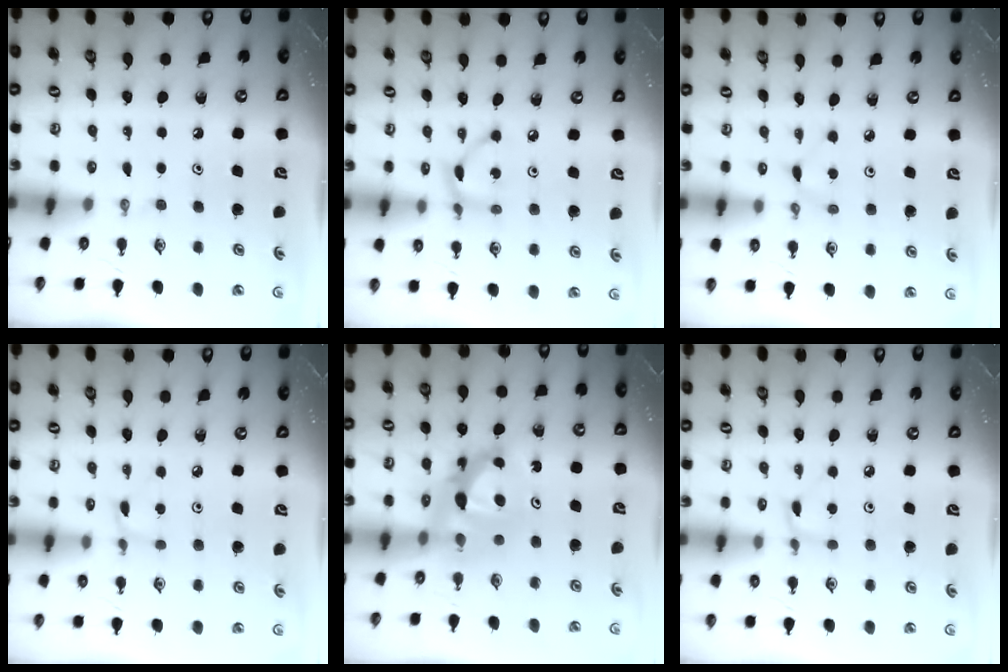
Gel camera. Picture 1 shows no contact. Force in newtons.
{"total": 4.1, "press": 4.1, "slide": 0.1}
{"total": 2.0, "press": 2.0, "slide": 0.3}
{"total": 1.2, "press": 1.2, "slide": 0.1}
{"total": 8.3, "press": 8.2, "slide": 0.8}
{"total": 1.7, "press": 1.7, "slide": 0.0}